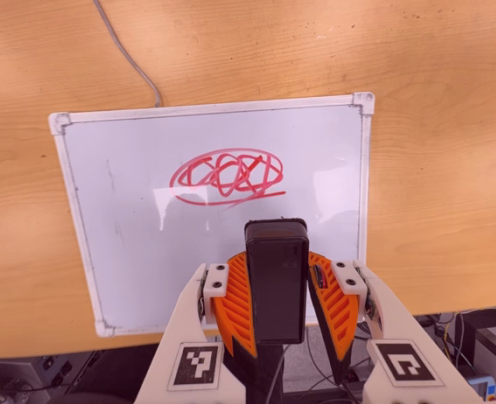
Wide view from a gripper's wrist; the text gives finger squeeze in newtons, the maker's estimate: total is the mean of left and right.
{"total": 7.4, "left": 6.6, "right": 8.2}